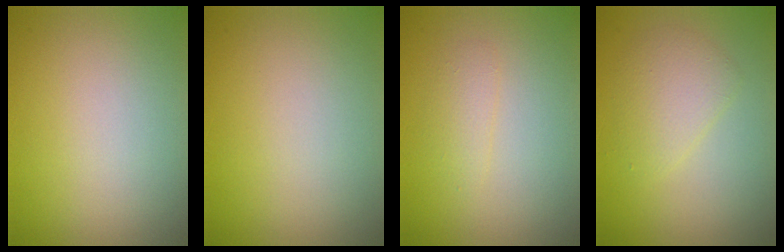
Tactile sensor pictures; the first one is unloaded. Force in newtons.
{"total": 0.0}
{"total": 1.2, "press": 1.2, "slide": 0.1}
{"total": 2.6, "press": 2.6, "slide": 0.2}